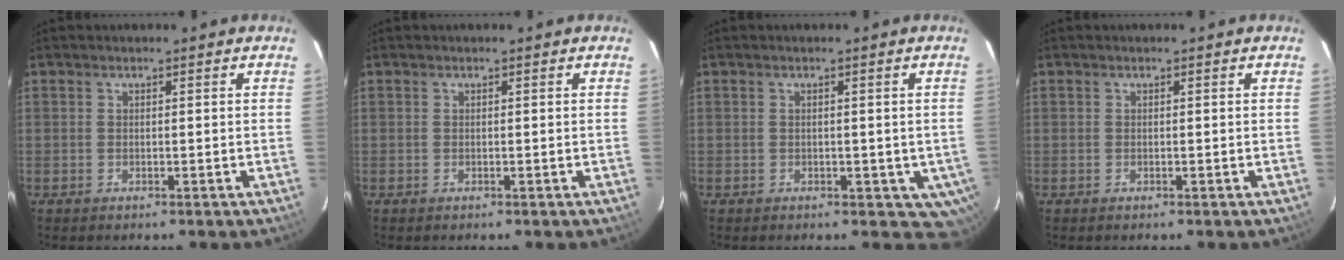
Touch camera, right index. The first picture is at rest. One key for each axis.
{"total": 0.0}
{"total": 4.7, "fx": -0.9, "fy": 3.6, "fz": 2.9, "tx": -0.023, "ty": 0.004, "tz": -0.003}
{"total": 0.0}